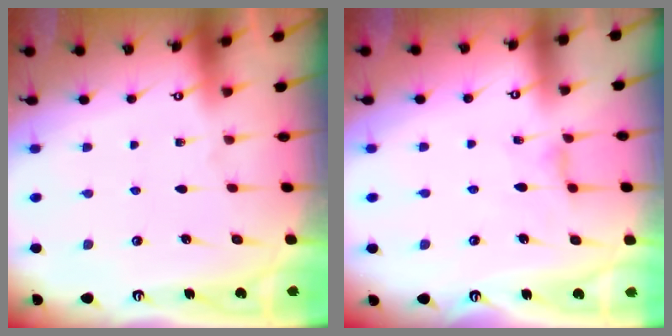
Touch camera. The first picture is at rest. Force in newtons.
{"total": 2.1, "press": 2.0, "slide": 0.4}